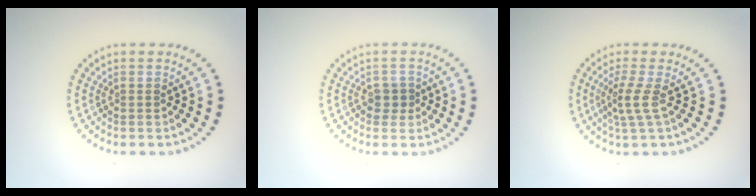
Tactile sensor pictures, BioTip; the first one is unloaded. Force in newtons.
{"total": 1.3, "press": 1.1, "slide": 0.7}
{"total": 2.4, "press": 1.6, "slide": 1.7}